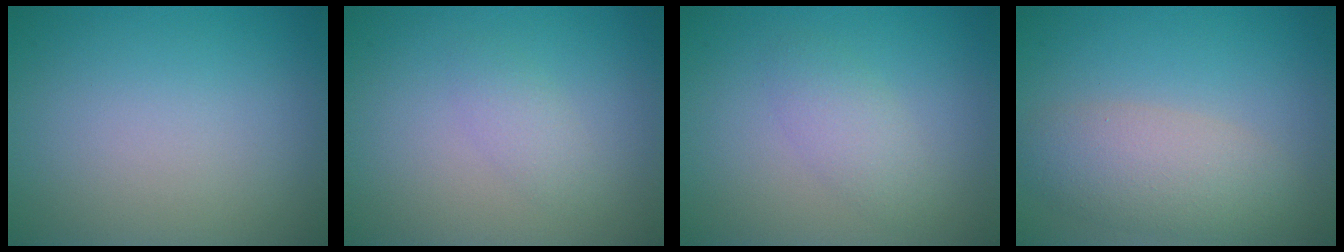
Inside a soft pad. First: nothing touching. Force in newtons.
{"total": 2.5, "press": 2.4, "slide": 0.3}
{"total": 2.1, "press": 2.1, "slide": 0.0}
{"total": 4.5, "press": 4.5, "slide": 0.2}